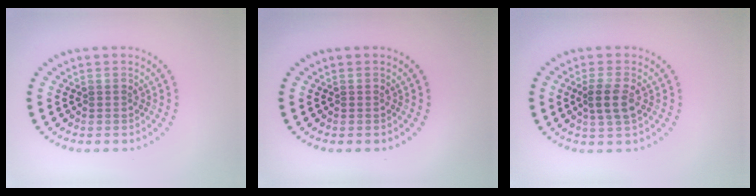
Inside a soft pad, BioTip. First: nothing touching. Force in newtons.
{"total": 0.0}
{"total": 2.7, "press": 2.5, "slide": 1.0}